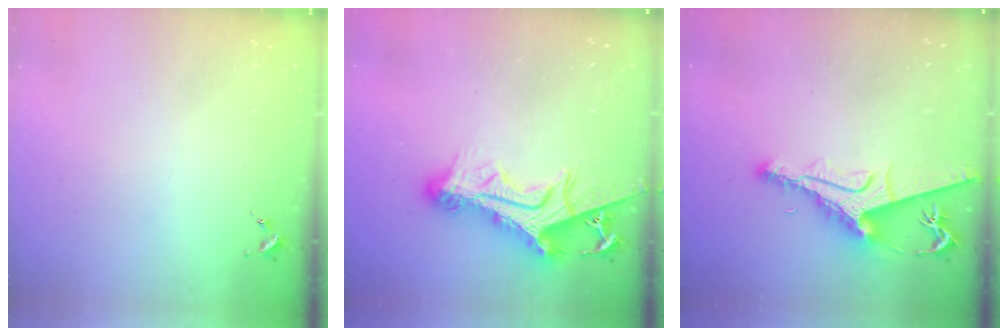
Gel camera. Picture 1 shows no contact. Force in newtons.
{"total": 15.5, "press": 15.4, "slide": 1.6}
{"total": 11.0, "press": 10.9, "slide": 1.2}